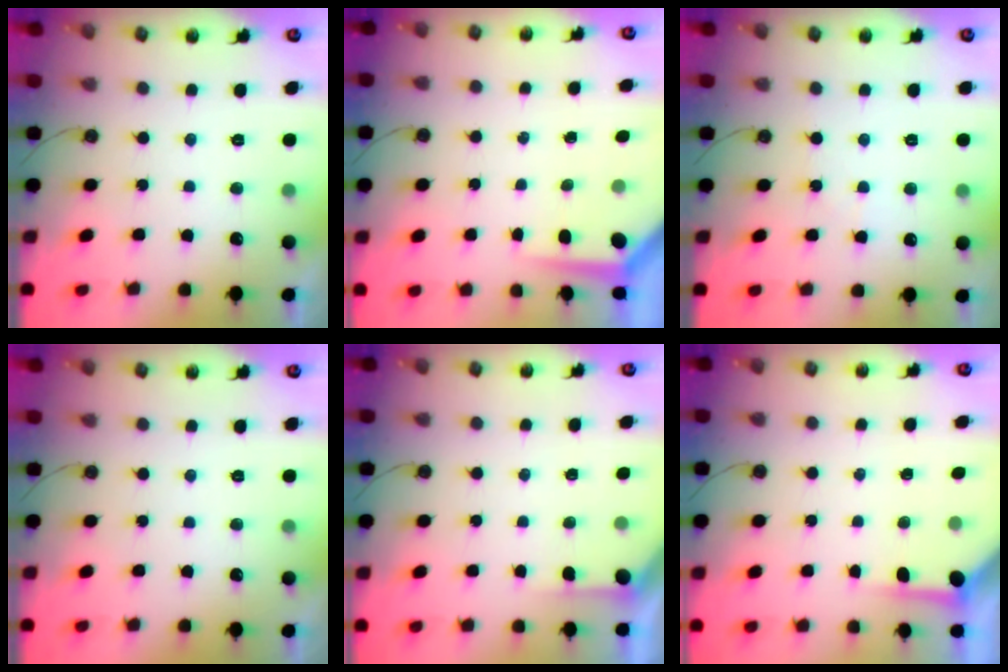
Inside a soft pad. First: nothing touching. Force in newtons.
{"total": 3.9, "press": 3.9, "slide": 0.2}
{"total": 3.0, "press": 2.9, "slide": 0.5}
{"total": 0.0}
{"total": 1.2, "press": 1.2, "slide": 0.1}
{"total": 3.6, "press": 3.6, "slide": 0.5}